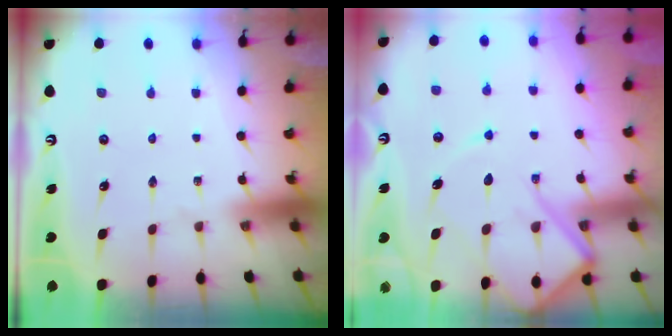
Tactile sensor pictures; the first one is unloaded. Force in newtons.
{"total": 12.7, "press": 12.6, "slide": 1.1}